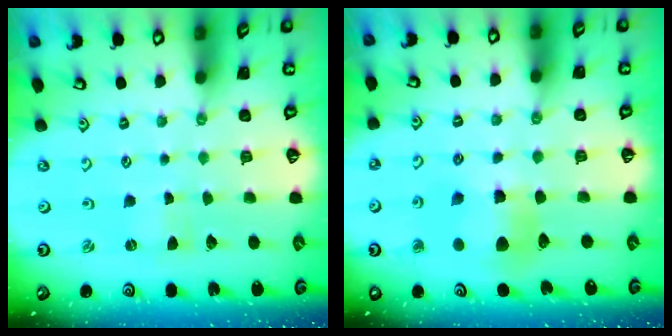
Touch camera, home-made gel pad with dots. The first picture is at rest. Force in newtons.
{"total": 8.9, "press": 8.8, "slide": 1.2}